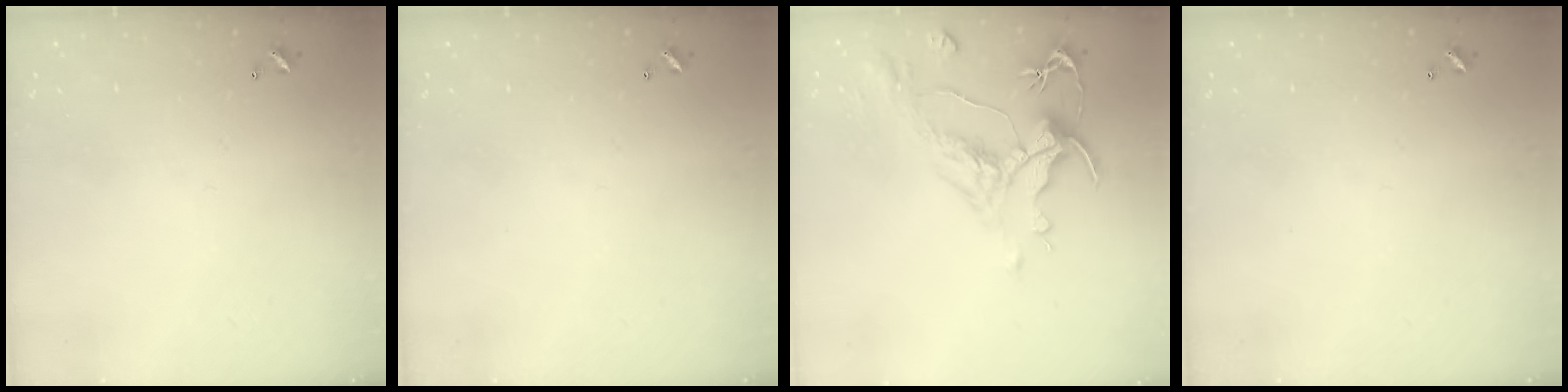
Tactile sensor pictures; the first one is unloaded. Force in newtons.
{"total": 0.0}
{"total": 1.8, "press": 1.2, "slide": 1.4}
{"total": 0.0}